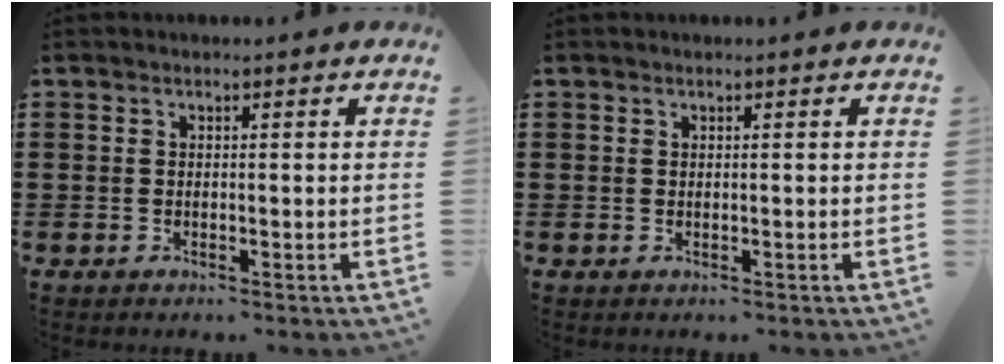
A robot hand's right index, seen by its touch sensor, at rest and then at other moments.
{"total": 0.0}